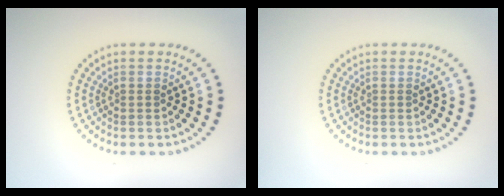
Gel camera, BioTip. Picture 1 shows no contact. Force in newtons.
{"total": 0.0}